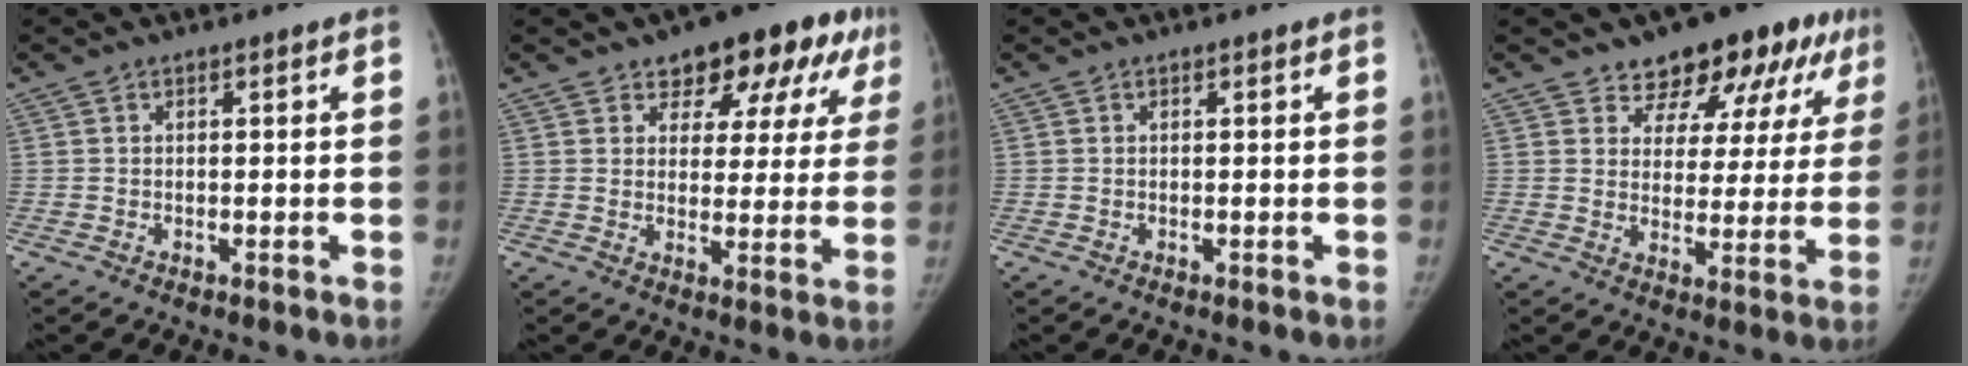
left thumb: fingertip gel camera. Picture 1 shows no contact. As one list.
[{"total": 13.6, "force": [7.8, 7.7, 7.9], "torque": [-0.042, -0.016, 0.097]}, {"total": 0.0}, {"total": 14.2, "force": [9.2, 8.1, 7.0], "torque": [-0.031, -0.031, 0.116]}]